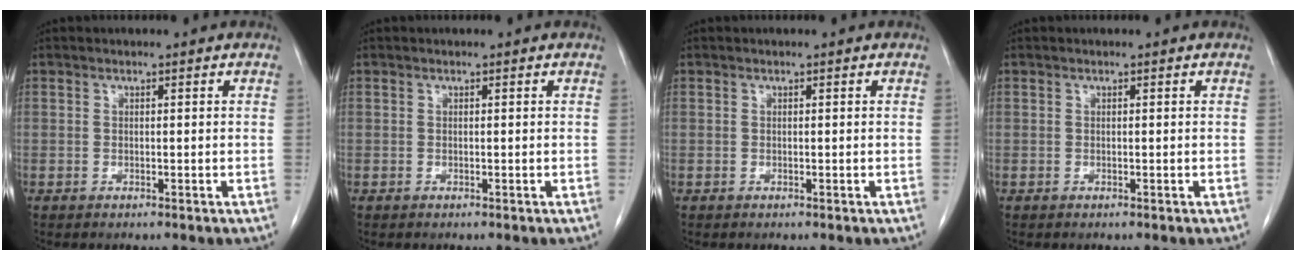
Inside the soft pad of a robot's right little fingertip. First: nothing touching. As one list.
[{"total": 0.0}, {"total": 0.0}, {"total": 0.0}]